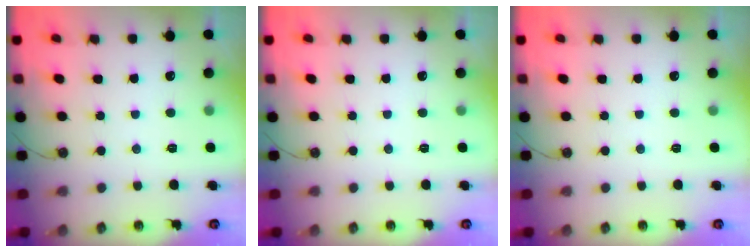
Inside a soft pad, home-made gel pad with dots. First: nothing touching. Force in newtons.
{"total": 0.0}
{"total": 0.0}